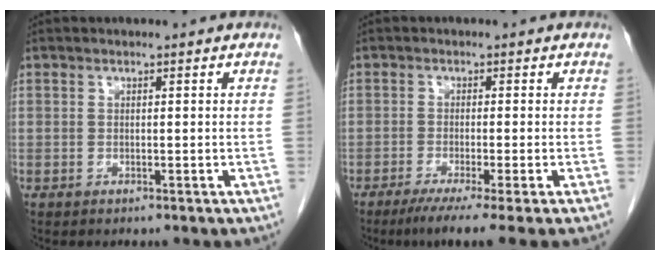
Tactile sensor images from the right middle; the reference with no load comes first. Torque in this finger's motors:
{"motor_torque": [0.58, -0.37, 0.07, 0.07]}